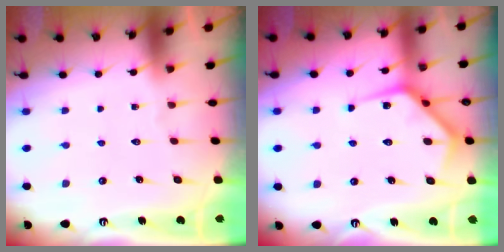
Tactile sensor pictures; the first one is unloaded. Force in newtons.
{"total": 9.8, "press": 9.8, "slide": 0.5}